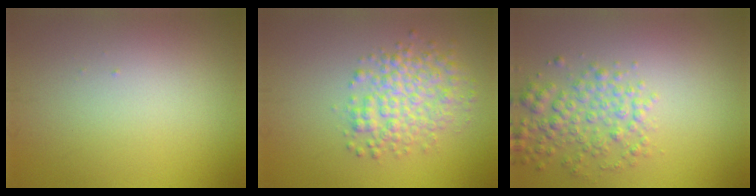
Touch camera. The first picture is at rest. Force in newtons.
{"total": 4.6, "press": 4.6, "slide": 0.1}
{"total": 3.7, "press": 3.7, "slide": 0.2}